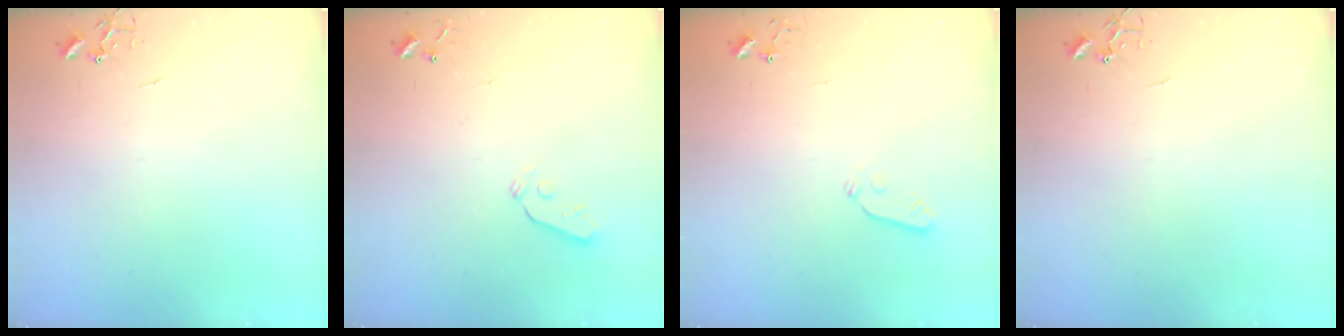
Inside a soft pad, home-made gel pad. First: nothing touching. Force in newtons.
{"total": 3.3, "press": 3.2, "slide": 0.7}
{"total": 3.7, "press": 3.7, "slide": 0.4}
{"total": 0.0}